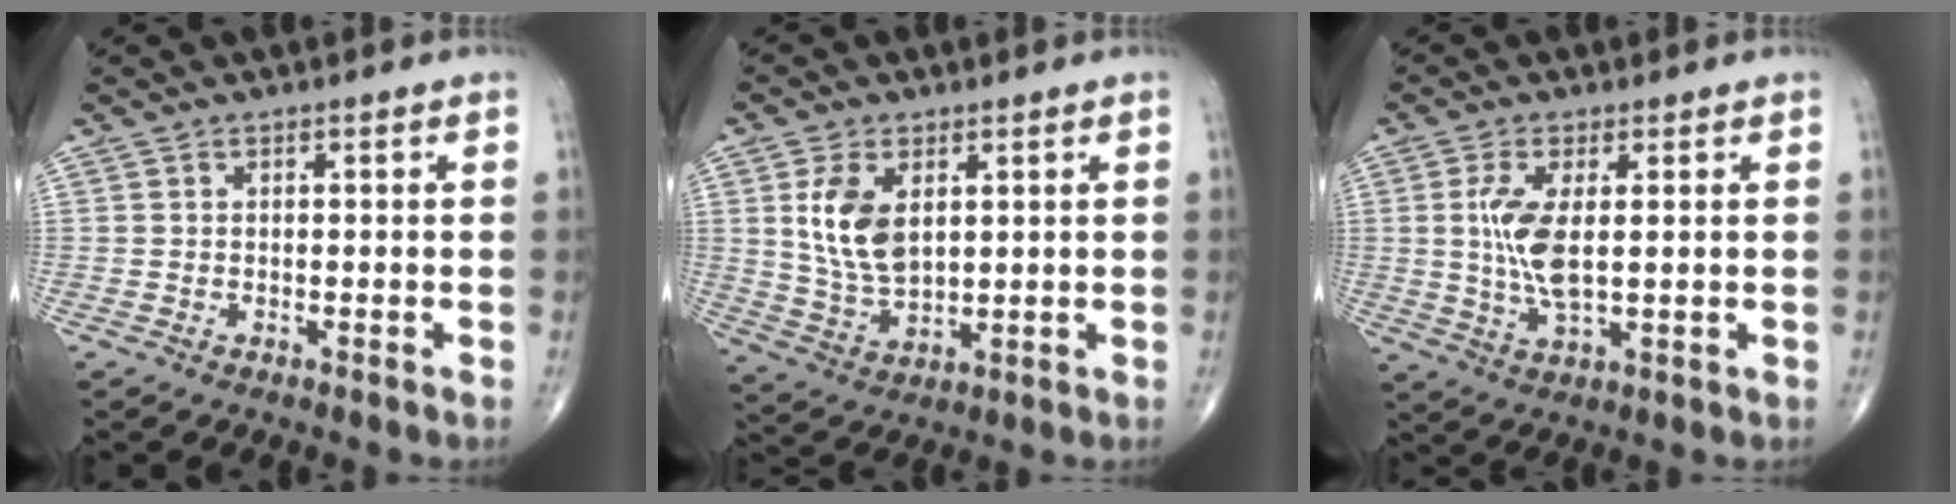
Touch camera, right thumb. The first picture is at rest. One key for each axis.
{"total": 9.7, "fx": 2.7, "fy": 5.7, "fz": 7.5, "tx": -0.136, "ty": -0.015, "tz": 0.061}
{"total": 8.0, "fx": 1.1, "fy": 3.0, "fz": 7.3, "tx": -0.160, "ty": -0.013, "tz": 0.025}